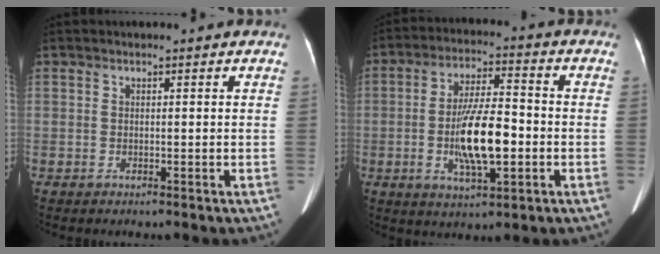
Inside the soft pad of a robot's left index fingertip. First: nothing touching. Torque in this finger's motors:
{"motor_torque": [1.52, 0.18, 0.90, 0.21]}